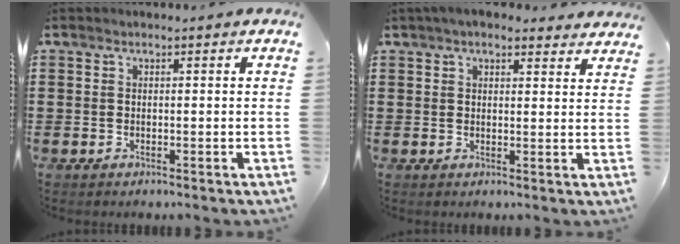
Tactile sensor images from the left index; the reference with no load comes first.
{"total": 3.8, "force": [3.3, 0.9, 1.6], "torque": [-0.041, -0.002, 0.062]}